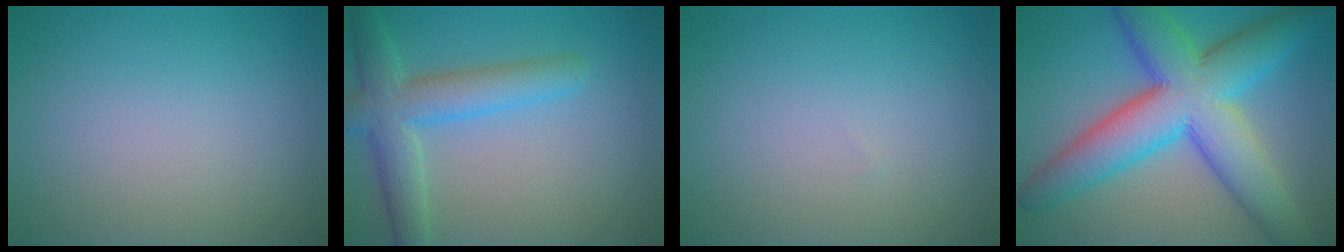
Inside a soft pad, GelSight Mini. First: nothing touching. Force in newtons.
{"total": 5.3, "press": 5.2, "slide": 0.3}
{"total": 0.0}
{"total": 11.5, "press": 11.5, "slide": 0.5}